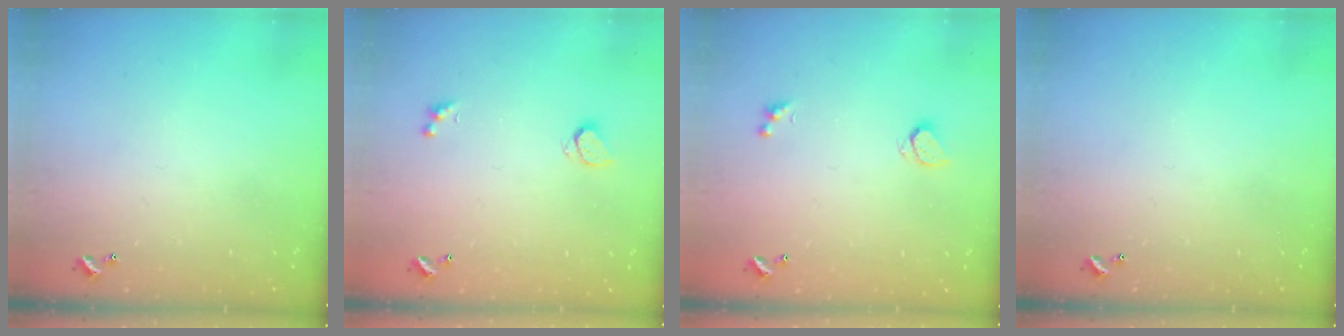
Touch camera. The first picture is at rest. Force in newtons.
{"total": 0.9, "press": 0.7, "slide": 0.5}
{"total": 0.9, "press": 0.7, "slide": 0.5}
{"total": 0.0}